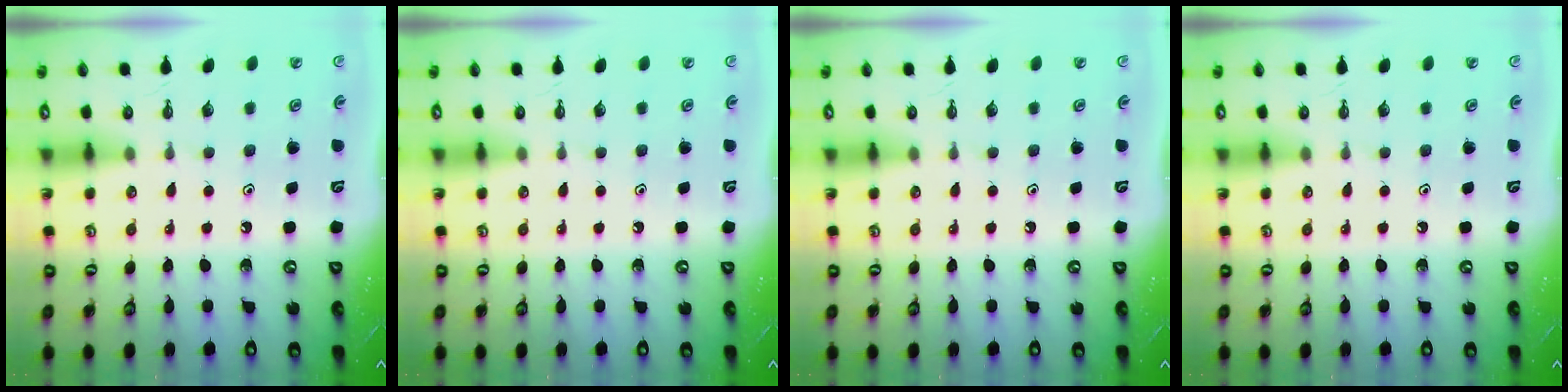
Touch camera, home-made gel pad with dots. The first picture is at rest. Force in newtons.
{"total": 0.0}
{"total": 0.0}
{"total": 0.0}